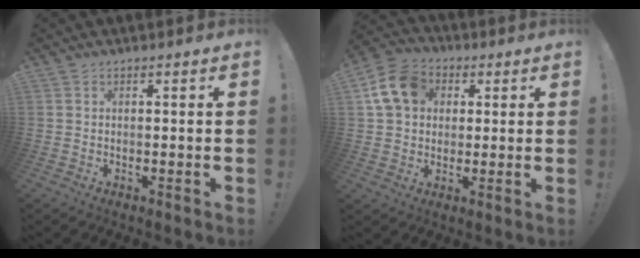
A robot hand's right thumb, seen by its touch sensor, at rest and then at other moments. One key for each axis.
{"total": 13.4, "fx": 4.2, "fy": 10.7, "fz": 6.9, "tx": -0.111, "ty": 0.000, "tz": 0.087}